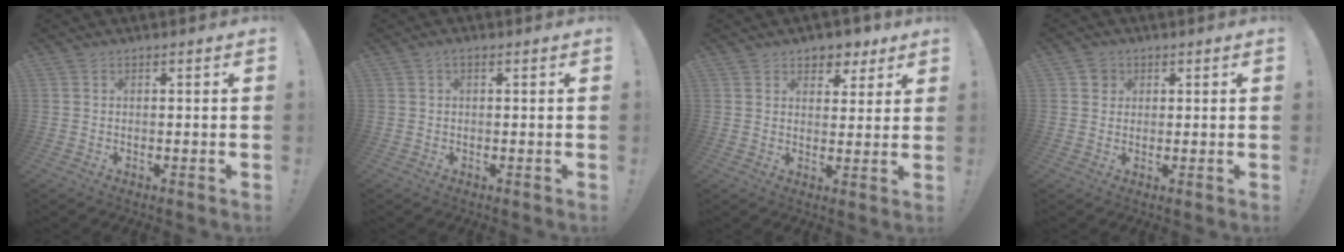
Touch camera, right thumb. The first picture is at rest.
{"total": 1.1, "force": [0.1, 0.4, 1.1], "torque": [-0.016, 0.001, -0.001]}
{"total": 6.1, "force": [4.1, 4.3, 1.3], "torque": [-0.003, -0.030, 0.074]}
{"total": 3.2, "force": [1.1, 2.9, 0.7], "torque": [-0.008, 0.000, 0.021]}